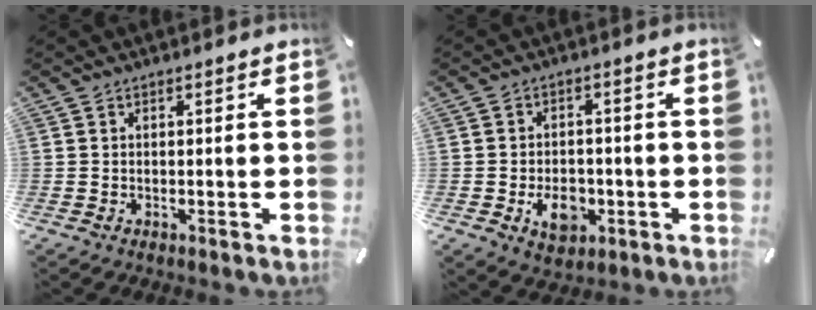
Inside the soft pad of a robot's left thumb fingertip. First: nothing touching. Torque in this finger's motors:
{"motor_torque": [-0.39, 0.97, 0.33, -0.05, 0.02]}